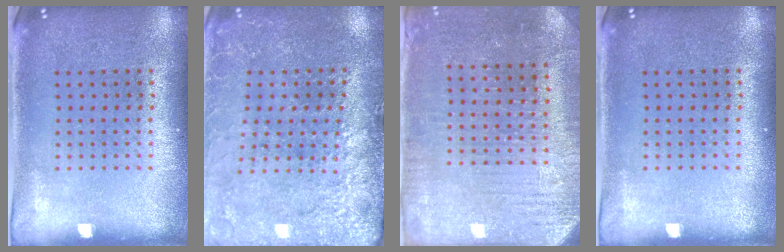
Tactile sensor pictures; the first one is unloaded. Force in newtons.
{"total": 2.9, "press": 2.9, "slide": 0.3}
{"total": 3.0, "press": 2.9, "slide": 0.7}
{"total": 0.0}